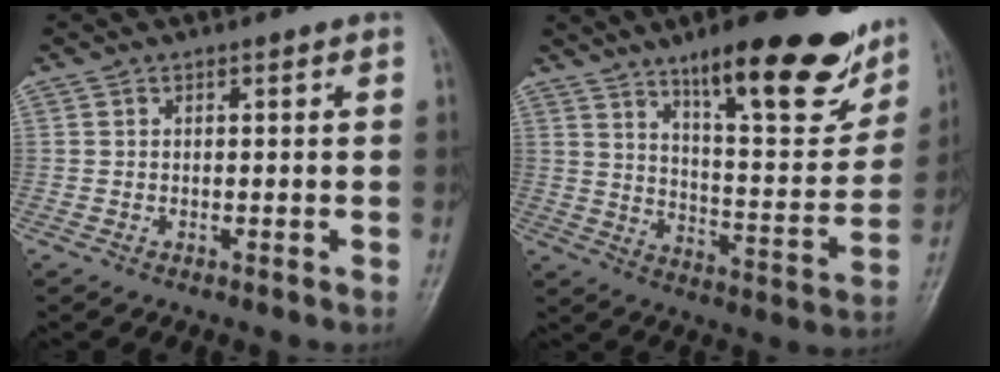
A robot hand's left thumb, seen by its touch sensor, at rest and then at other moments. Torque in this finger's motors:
{"motor_torque": [1.59, 1.55, 1.47, -1.30, 0.10]}